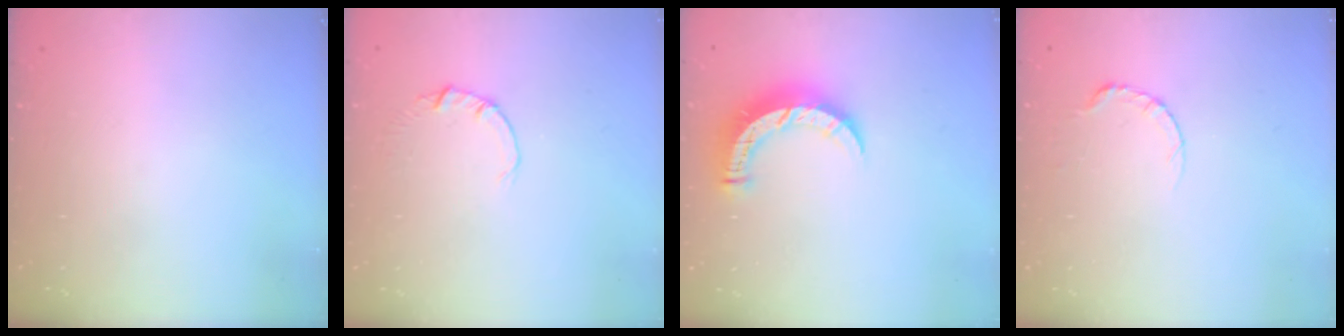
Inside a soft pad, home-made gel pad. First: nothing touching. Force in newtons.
{"total": 0.5, "press": 0.5, "slide": 0.1}
{"total": 8.6, "press": 8.6, "slide": 0.6}
{"total": 3.9, "press": 3.8, "slide": 0.5}